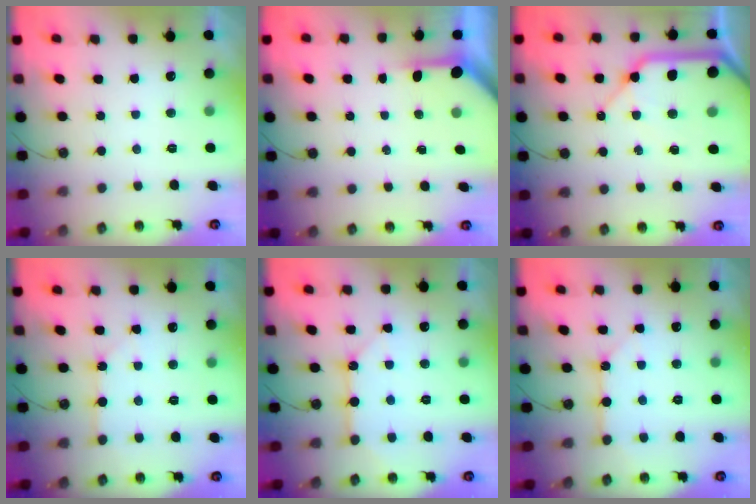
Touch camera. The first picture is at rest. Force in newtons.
{"total": 3.1, "press": 3.1, "slide": 0.4}
{"total": 18.4, "press": 18.2, "slide": 2.5}
{"total": 4.3, "press": 4.3, "slide": 0.4}
{"total": 10.4, "press": 10.3, "slide": 1.1}
{"total": 5.8, "press": 5.8, "slide": 0.4}